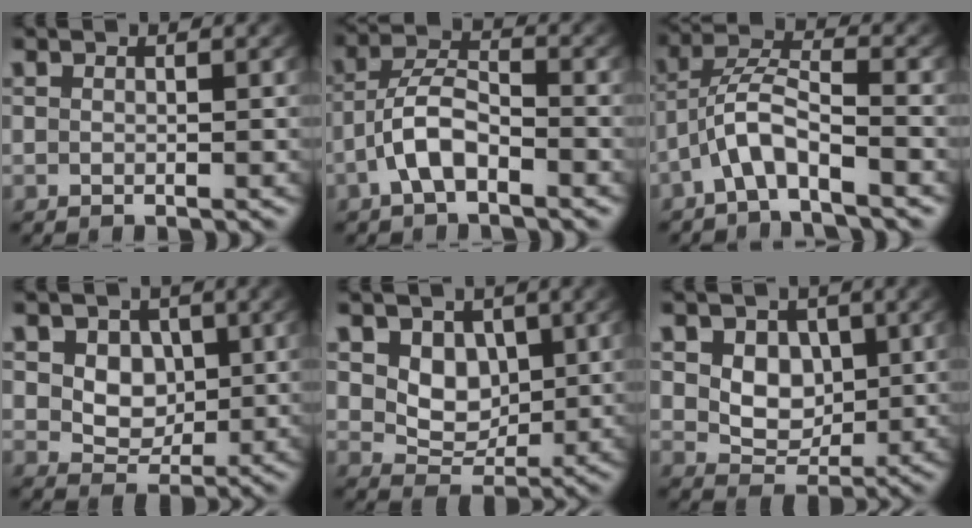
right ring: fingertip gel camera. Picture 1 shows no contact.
{"total": 4.6, "force": [-1.9, 2.8, 3.2], "torque": [-0.065, -0.015, -0.032]}
{"total": 5.0, "force": [-1.1, 3.1, 3.7], "torque": [-0.082, -0.007, -0.028]}
{"total": 6.0, "force": [1.6, 4.9, 2.9], "torque": [-0.055, -0.018, 0.036]}
{"total": 5.4, "force": [1.5, 4.2, 3.1], "torque": [-0.054, -0.018, 0.036]}
{"total": 5.4, "force": [1.4, 4.3, 3.0], "torque": [-0.050, -0.018, 0.035]}